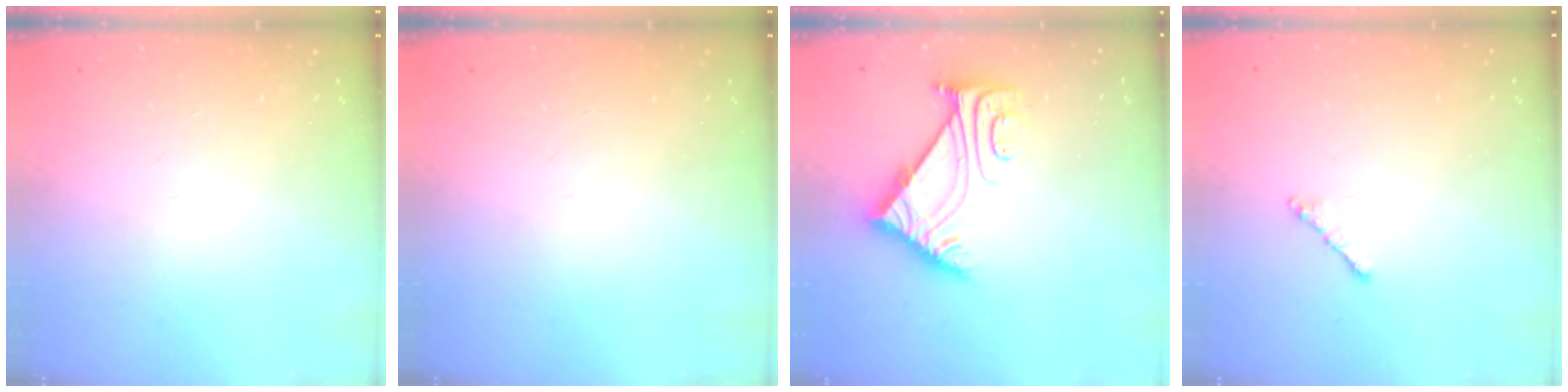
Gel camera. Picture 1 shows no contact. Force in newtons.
{"total": 0.0}
{"total": 8.0, "press": 8.0, "slide": 0.6}
{"total": 1.8, "press": 1.7, "slide": 0.6}